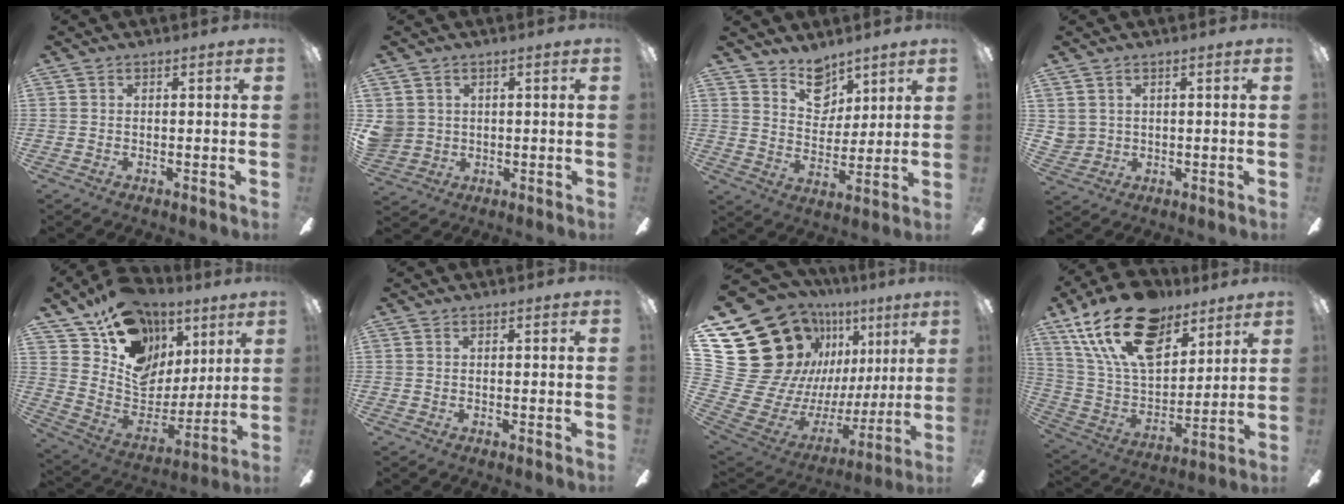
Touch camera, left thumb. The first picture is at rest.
{"total": 4.3, "force": [1.2, 4.1, 0.6], "torque": [-0.023, 0.005, 0.023]}
{"total": 9.6, "force": [7.4, 5.5, 2.7], "torque": [-0.042, -0.043, 0.139]}
{"total": 2.7, "force": [1.6, 2.2, 0.0], "torque": [-0.010, 0.003, 0.031]}
{"total": 16.5, "force": [9.4, 11.8, 6.6], "torque": [-0.115, -0.064, 0.172]}
{"total": 0.0}
{"total": 30.2, "force": [11.8, 22.0, 17.1], "torque": [-0.315, -0.127, 0.291]}
{"total": 23.6, "force": [14.0, 12.7, 14.1], "torque": [-0.266, -0.070, 0.251]}